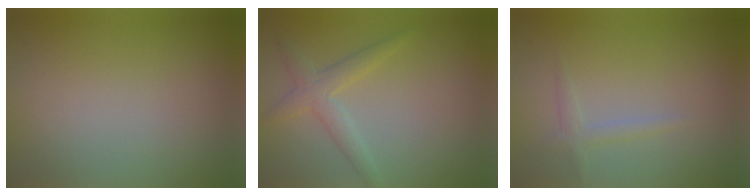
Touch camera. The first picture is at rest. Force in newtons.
{"total": 2.6, "press": 2.6, "slide": 0.1}
{"total": 1.3, "press": 1.3, "slide": 0.0}